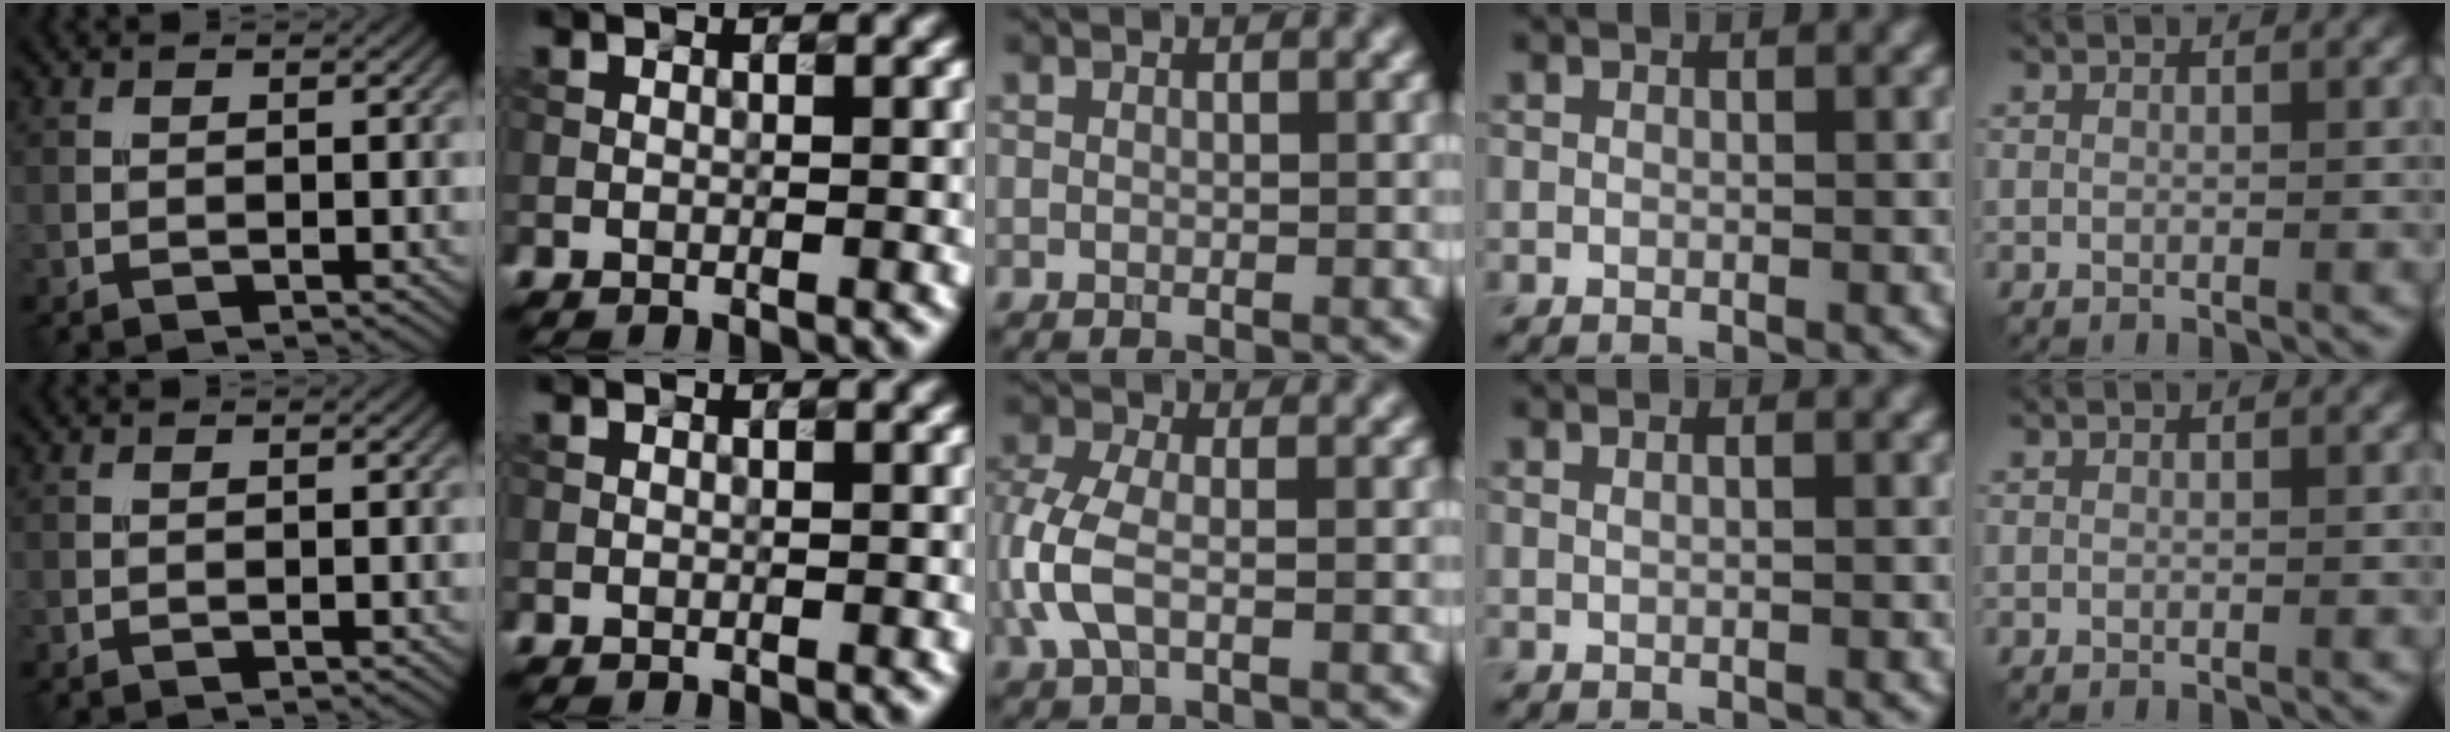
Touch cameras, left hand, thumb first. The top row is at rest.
{"middle": {"total": 4.2, "force": [-1.0, 2.2, 3.5], "torque": [-0.098, 0.003, -0.019]}, "ring": {"total": 1.2, "force": [0.5, 0.6, 0.8], "torque": [-0.002, -0.006, -0.004]}}